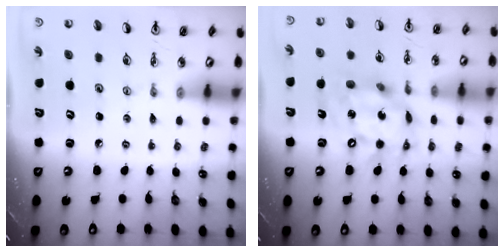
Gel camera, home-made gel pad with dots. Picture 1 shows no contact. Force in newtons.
{"total": 15.5, "press": 15.5, "slide": 1.1}